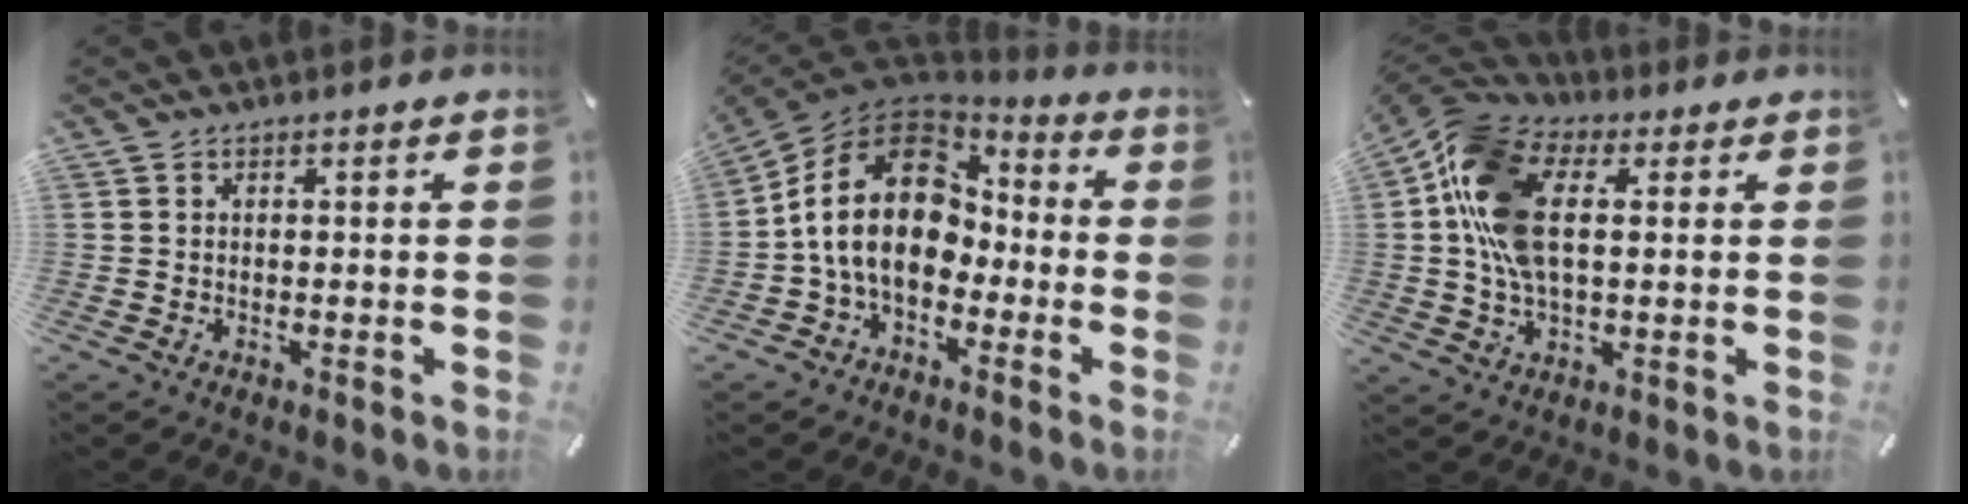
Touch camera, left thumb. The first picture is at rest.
{"total": 18.2, "force": [-0.6, 13.3, 12.4], "torque": [-0.267, 0.023, -0.015]}
{"total": 15.3, "force": [2.5, 9.6, 11.7], "torque": [-0.271, 0.005, 0.044]}